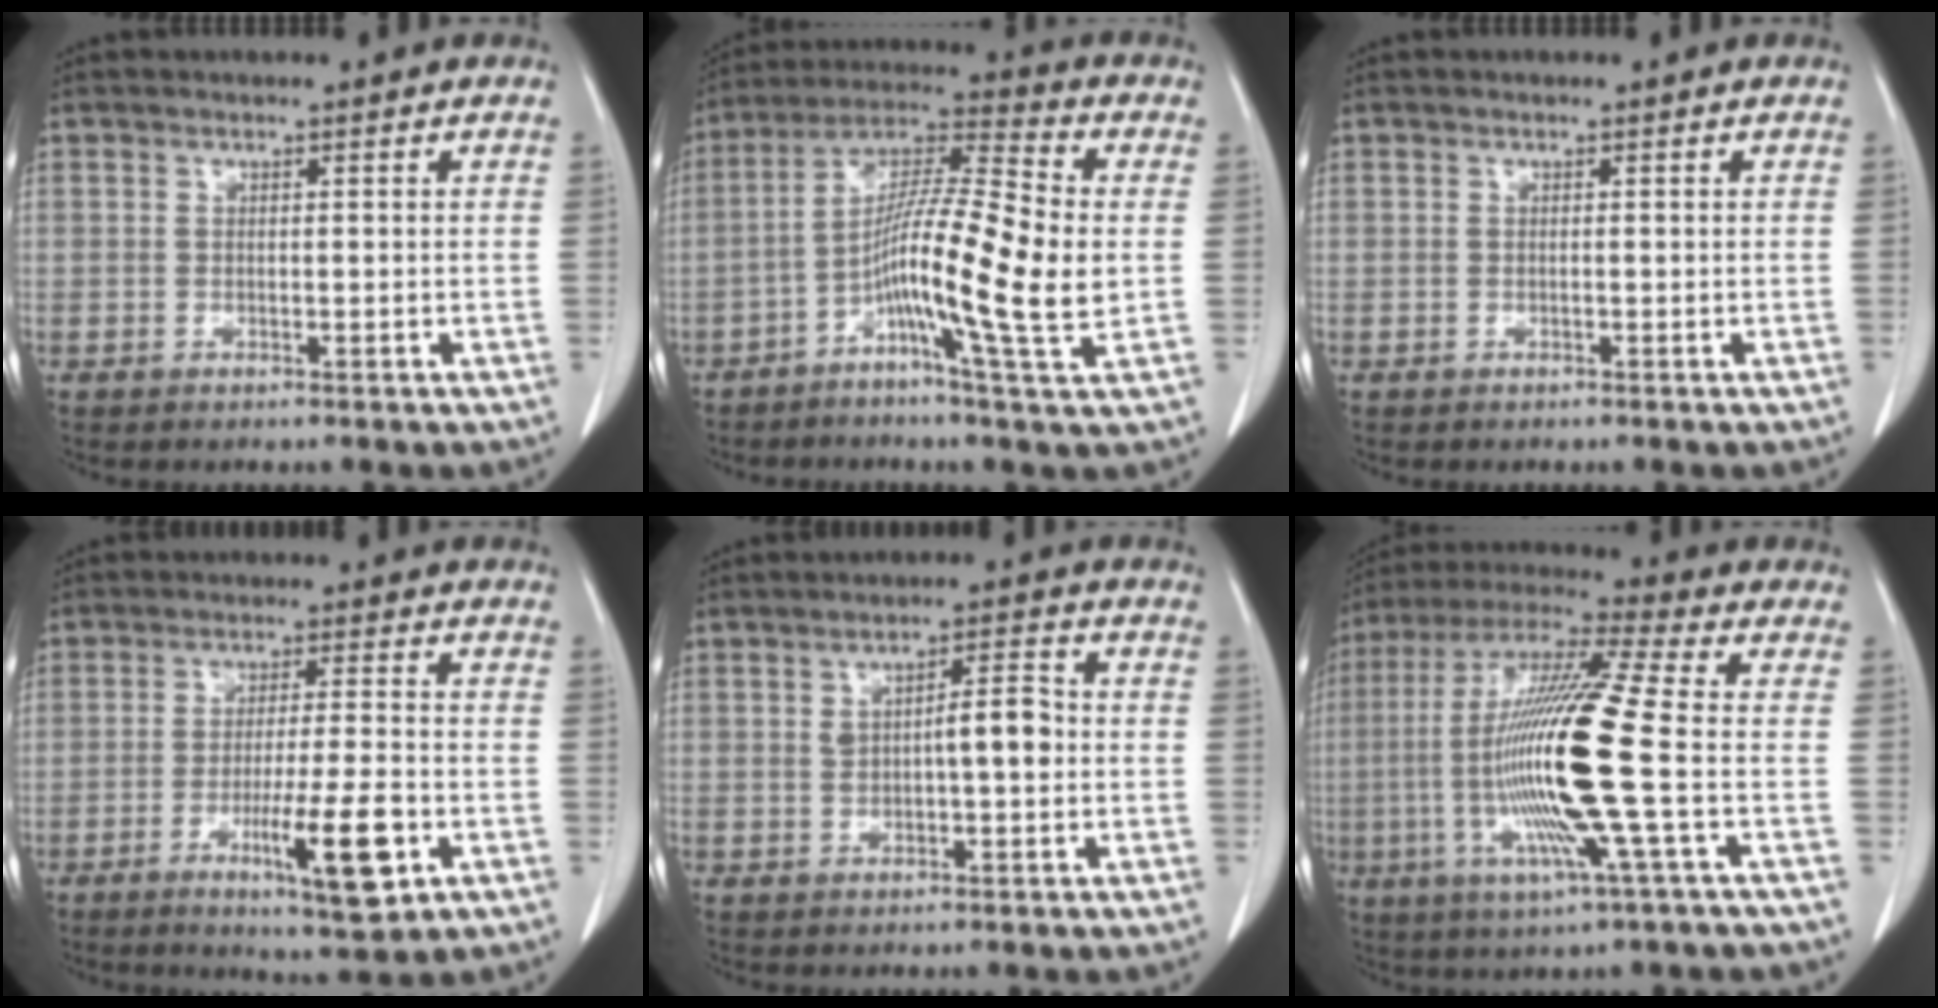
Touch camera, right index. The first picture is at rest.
{"total": 14.8, "force": [-2.3, 0.3, 14.7], "torque": [-0.267, 0.007, -0.053]}
{"total": 0.0}
{"total": 10.1, "force": [-3.9, 0.9, 9.3], "torque": [-0.148, -0.018, -0.059]}
{"total": 5.3, "force": [0.1, 1.4, 5.1], "torque": [-0.084, 0.016, 0.003]}
{"total": 18.7, "force": [-2.8, -0.2, 18.5], "torque": [-0.380, -0.009, -0.065]}